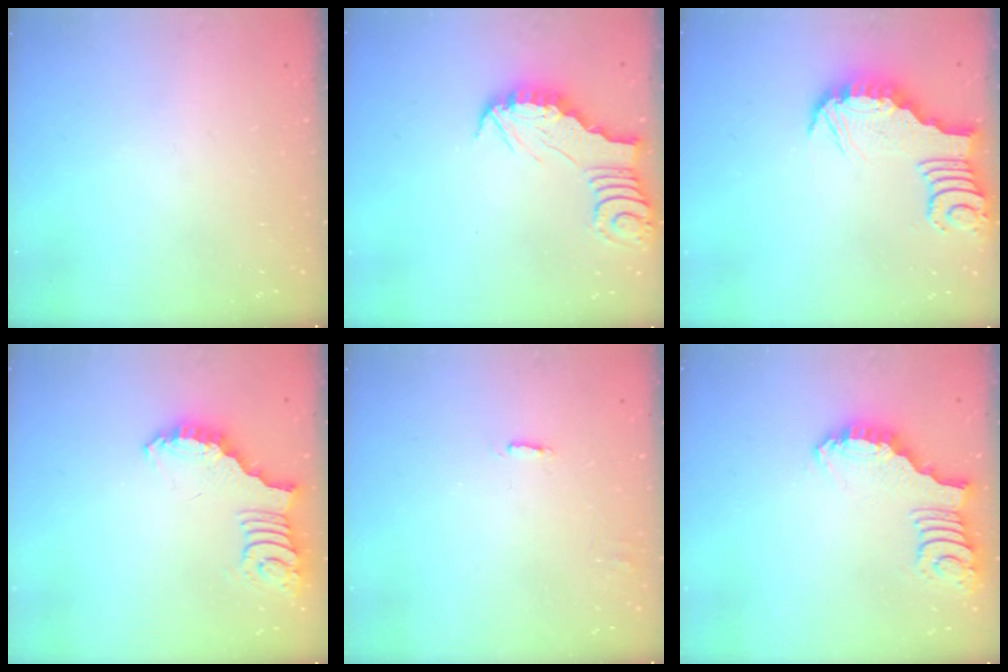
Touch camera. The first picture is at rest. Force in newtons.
{"total": 3.0, "press": 3.0, "slide": 0.3}
{"total": 3.4, "press": 3.4, "slide": 0.2}
{"total": 2.7, "press": 2.7, "slide": 0.5}
{"total": 2.0, "press": 2.0, "slide": 0.1}
{"total": 2.7, "press": 2.7, "slide": 0.1}